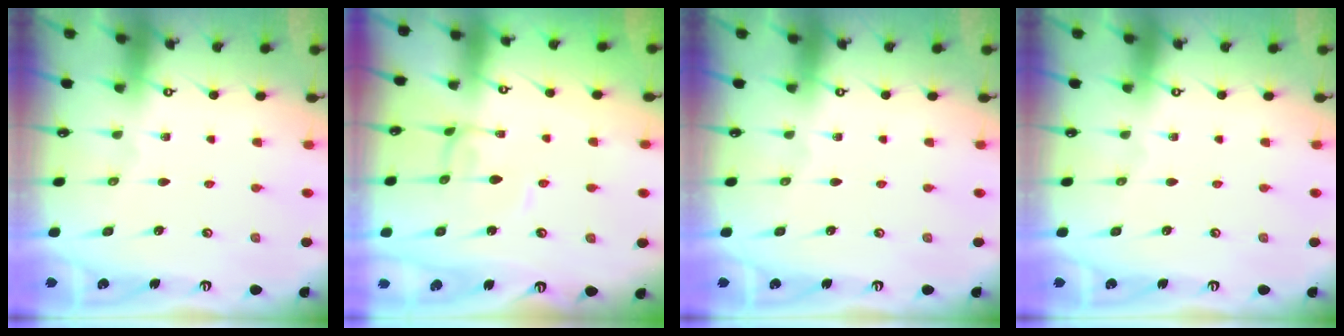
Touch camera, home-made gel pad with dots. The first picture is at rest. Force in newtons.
{"total": 2.6, "press": 2.6, "slide": 0.0}
{"total": 0.0}
{"total": 0.0}